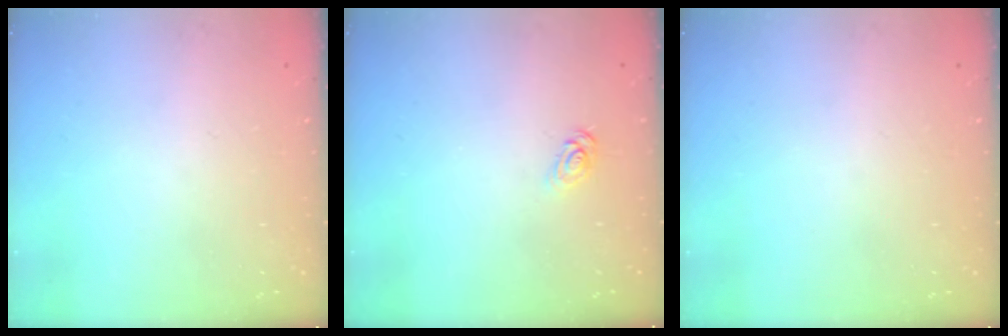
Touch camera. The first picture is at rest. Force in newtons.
{"total": 3.3, "press": 3.3, "slide": 0.1}
{"total": 0.0}